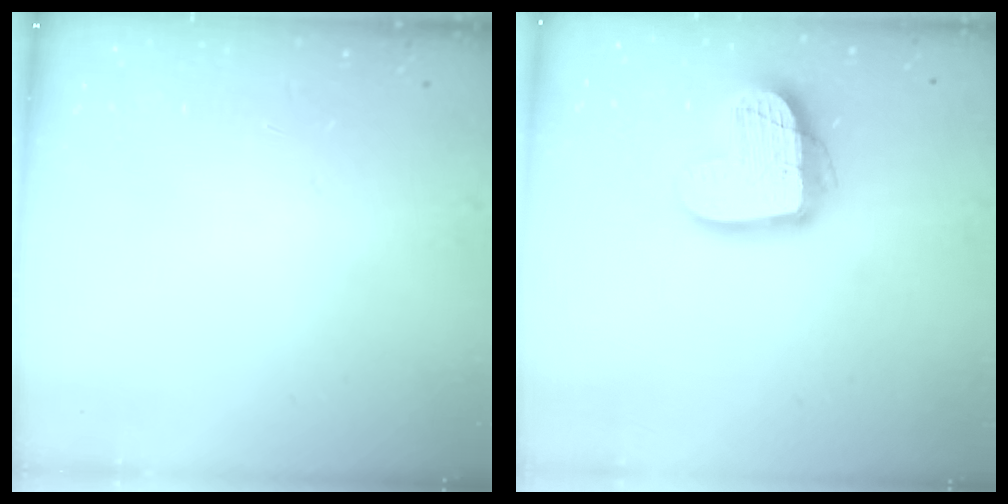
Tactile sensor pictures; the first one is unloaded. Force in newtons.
{"total": 15.9, "press": 15.9, "slide": 1.2}